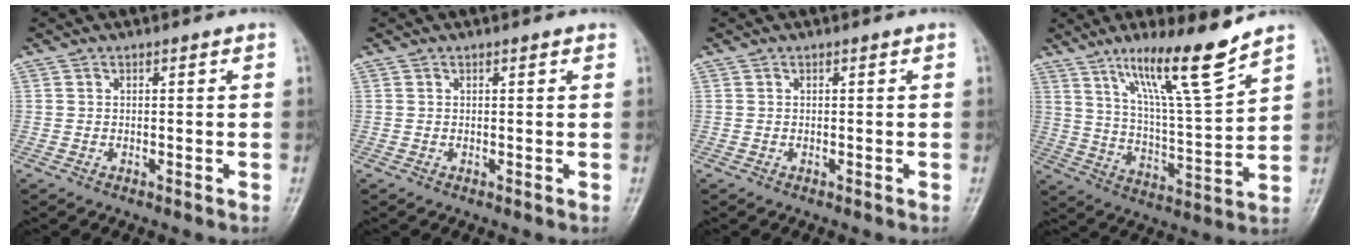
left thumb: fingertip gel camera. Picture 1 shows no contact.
{"total": 0.6, "force": [0.4, 0.2, 0.4], "torque": [-0.006, -0.001, 0.003]}
{"total": 0.0}
{"total": 14.5, "force": [10.1, 1.2, 10.4], "torque": [-0.173, -0.065, 0.183]}